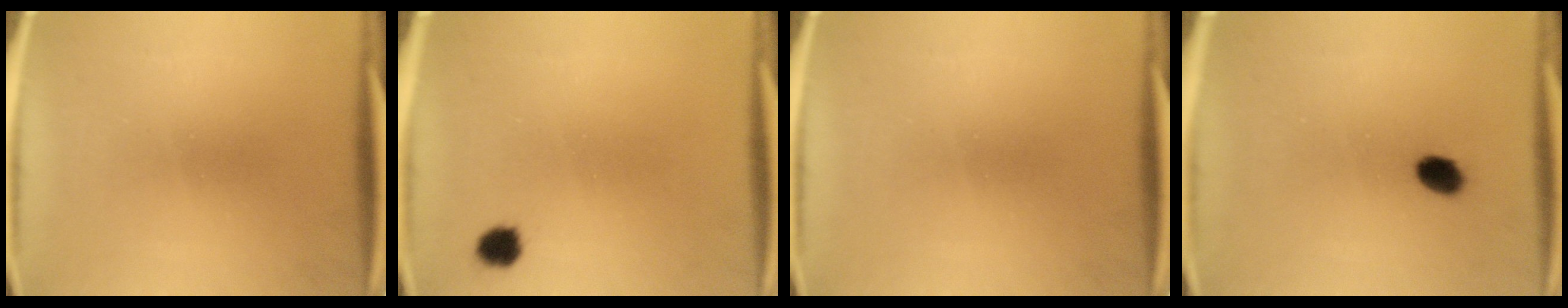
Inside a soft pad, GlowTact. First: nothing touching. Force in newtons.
{"total": 2.8}
{"total": 0.0}
{"total": 3.0}